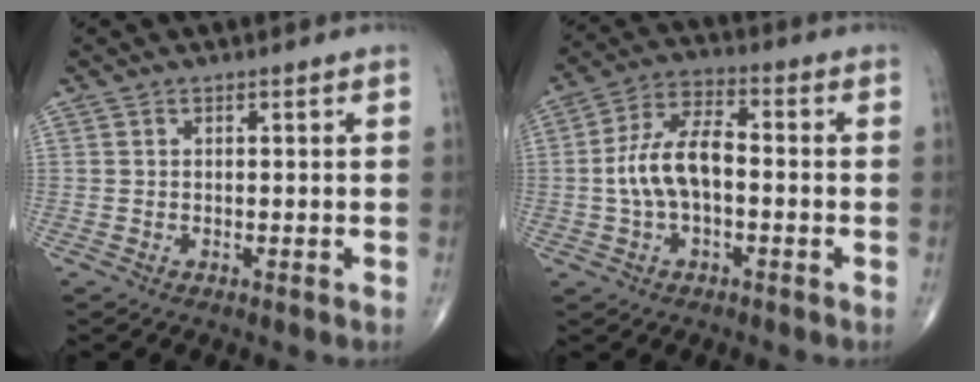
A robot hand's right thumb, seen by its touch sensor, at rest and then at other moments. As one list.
[{"total": 10.3, "force": [-1.0, 5.3, 8.8], "torque": [-0.174, 0.032, -0.025]}]